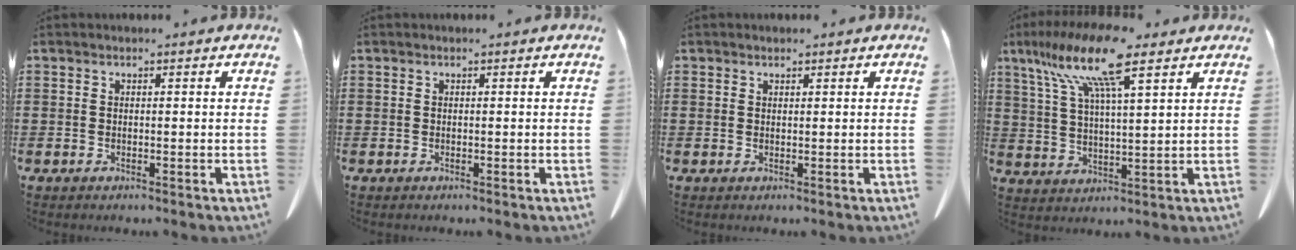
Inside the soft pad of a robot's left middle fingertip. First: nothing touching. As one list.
[{"total": 0.0}, {"total": 0.8, "force": [0.7, 0.3, 0.1], "torque": [-0.004, 0.000, 0.015]}, {"total": 12.8, "force": [8.5, 1.8, 9.3], "torque": [-0.201, -0.018, 0.144]}]